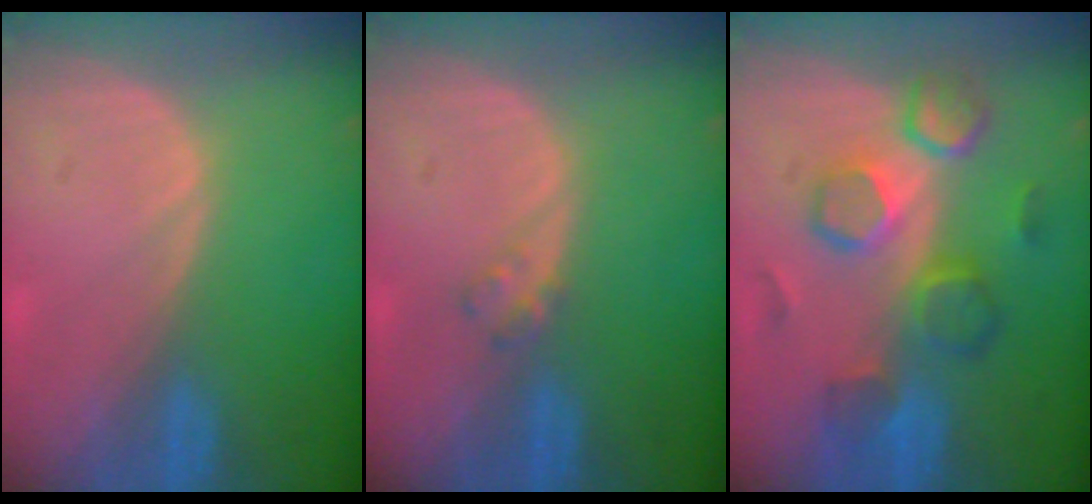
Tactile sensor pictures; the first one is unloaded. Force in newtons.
{"total": 1.6, "press": 1.6, "slide": 0.2}
{"total": 8.4, "press": 8.3, "slide": 1.3}